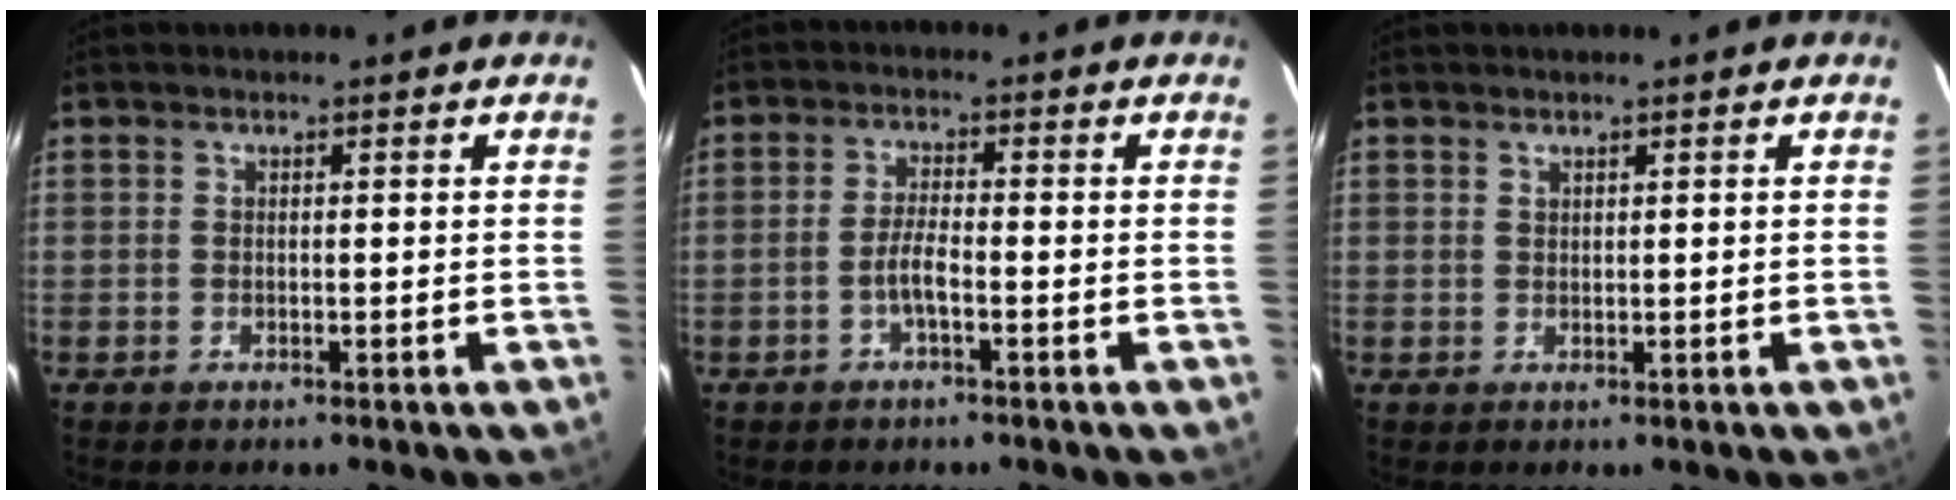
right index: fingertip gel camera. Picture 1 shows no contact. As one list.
[{"total": 3.2, "force": [-1.6, 0.4, 2.7], "torque": [-0.061, 0.005, -0.031]}, {"total": 0.6, "force": [0.5, 0.3, 0.1], "torque": [-0.001, 0.001, 0.011]}]